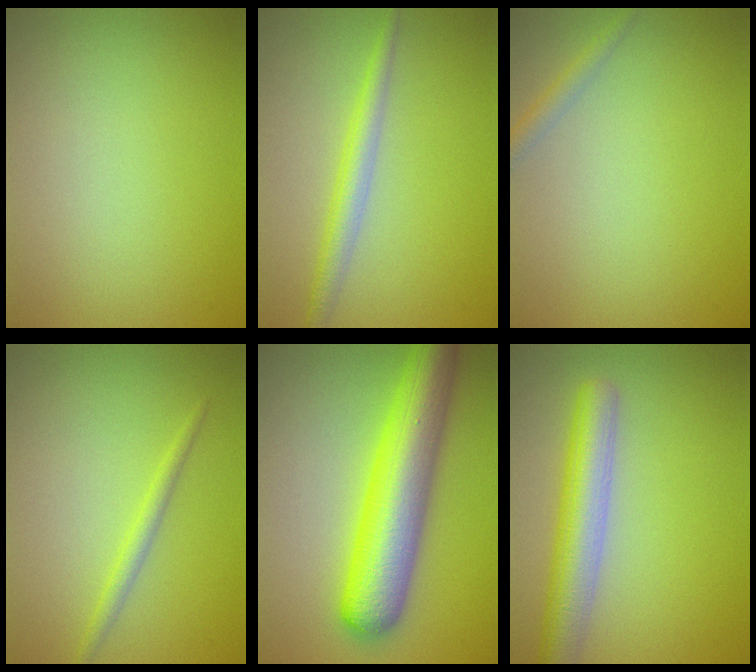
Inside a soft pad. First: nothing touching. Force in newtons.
{"total": 2.5, "press": 2.5, "slide": 0.1}
{"total": 1.2, "press": 1.2, "slide": 0.1}
{"total": 1.4, "press": 1.4, "slide": 0.1}
{"total": 9.0, "press": 9.0, "slide": 0.3}
{"total": 5.4, "press": 5.4, "slide": 0.3}